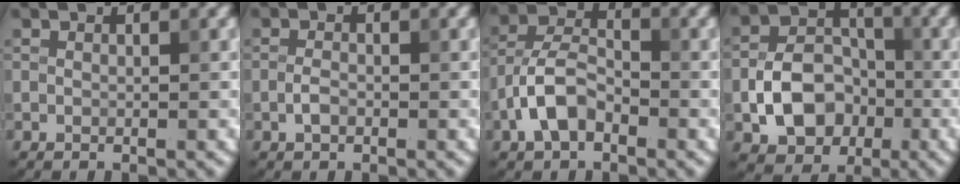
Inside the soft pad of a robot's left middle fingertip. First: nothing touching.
{"total": 1.2, "force": [-0.4, 0.7, 0.9], "torque": [-0.019, 0.001, -0.011]}
{"total": 4.4, "force": [-2.2, 2.5, 2.9], "torque": [-0.058, 0.012, -0.050]}
{"total": 6.5, "force": [-2.0, 4.8, 4.0], "torque": [-0.068, -0.002, -0.032]}